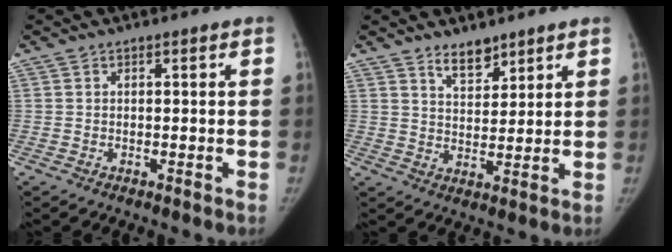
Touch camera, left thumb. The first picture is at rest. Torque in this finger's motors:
{"motor_torque": [-0.10, 0.11, 0.44, -0.27, 0.04]}